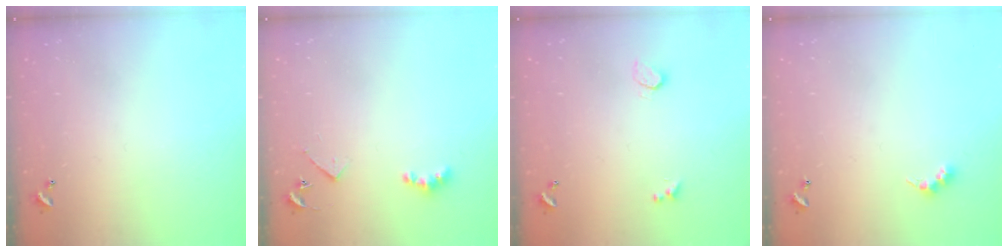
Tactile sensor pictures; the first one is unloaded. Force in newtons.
{"total": 4.5, "press": 4.4, "slide": 0.7}
{"total": 0.9, "press": 0.8, "slide": 0.4}
{"total": 3.9, "press": 3.8, "slide": 0.6}